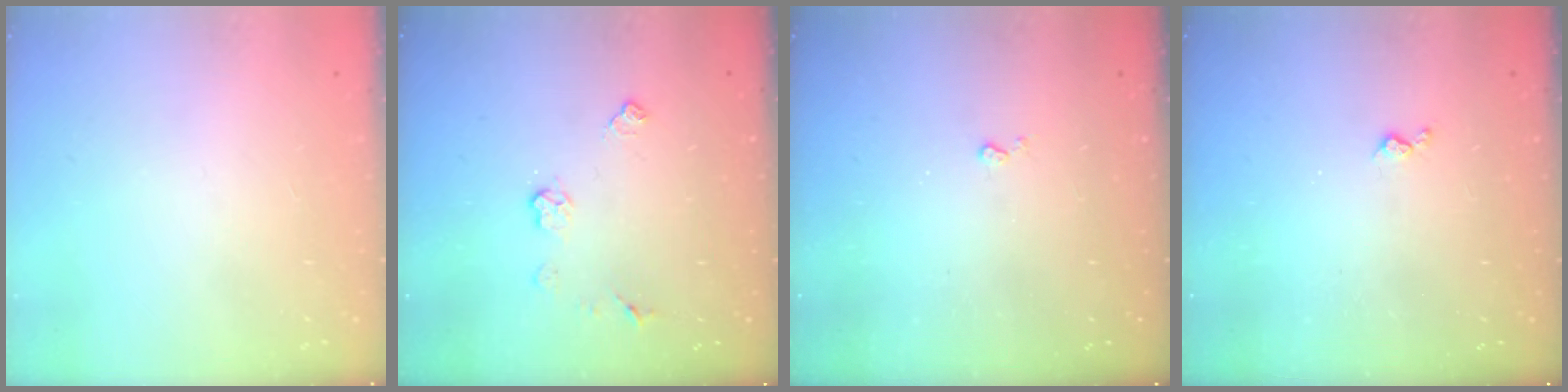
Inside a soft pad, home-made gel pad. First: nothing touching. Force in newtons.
{"total": 5.8, "press": 5.7, "slide": 0.5}
{"total": 3.0, "press": 3.0, "slide": 0.5}
{"total": 3.3, "press": 3.2, "slide": 0.6}